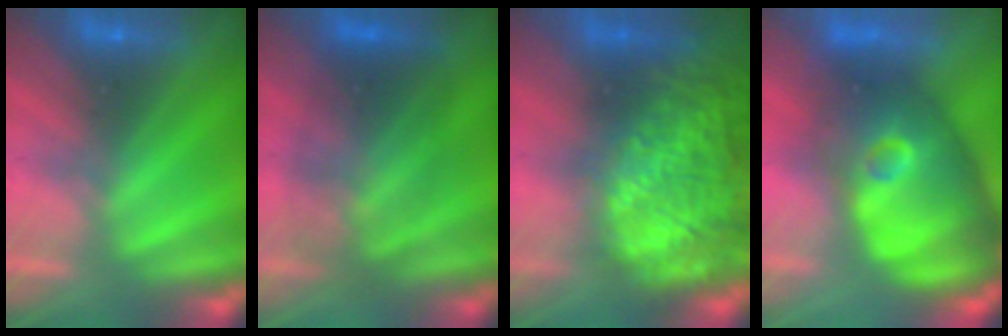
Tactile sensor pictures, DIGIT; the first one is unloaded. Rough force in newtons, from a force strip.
{"total": 3.5}
{"total": 7.7}
{"total": 10.9}